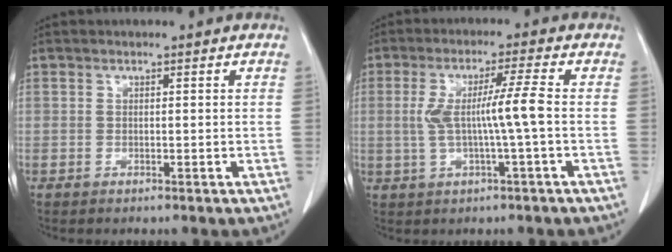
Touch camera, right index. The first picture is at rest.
{"total": 7.0, "force": [-0.3, -0.5, 7.0], "torque": [-0.136, 0.008, -0.003]}